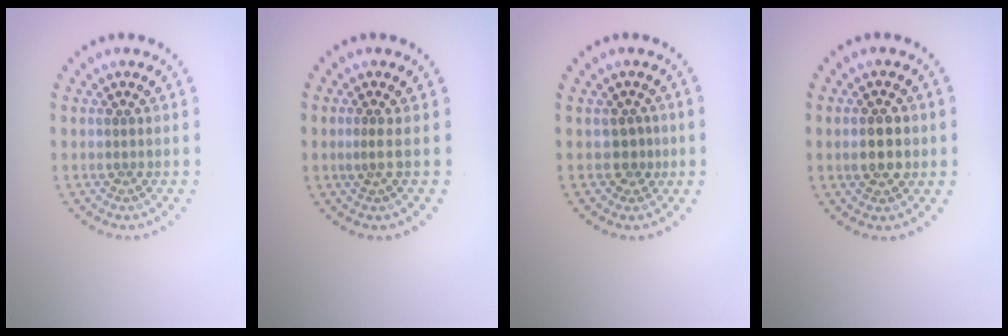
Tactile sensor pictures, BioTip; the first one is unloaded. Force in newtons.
{"total": 0.9, "press": 0.3, "slide": 0.9}
{"total": 1.4, "press": 1.2, "slide": 0.8}
{"total": 2.9, "press": 2.9, "slide": 0.2}